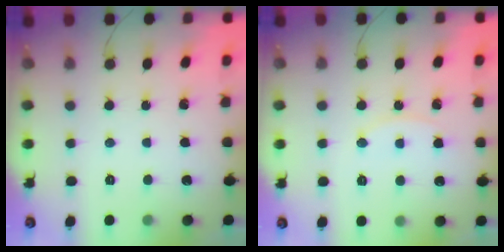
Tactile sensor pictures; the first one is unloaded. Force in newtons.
{"total": 7.8, "press": 7.8, "slide": 0.4}